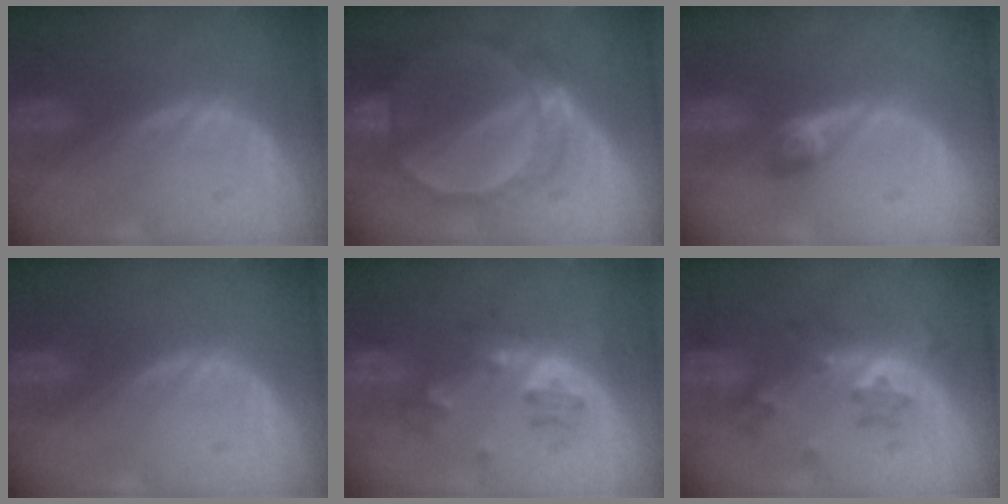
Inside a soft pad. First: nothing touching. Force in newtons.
{"total": 7.3, "press": 6.4, "slide": 3.6}
{"total": 2.5, "press": 2.3, "slide": 1.0}
{"total": 0.0}
{"total": 6.6, "press": 5.7, "slide": 3.2}
{"total": 6.0, "press": 5.8, "slide": 1.7}